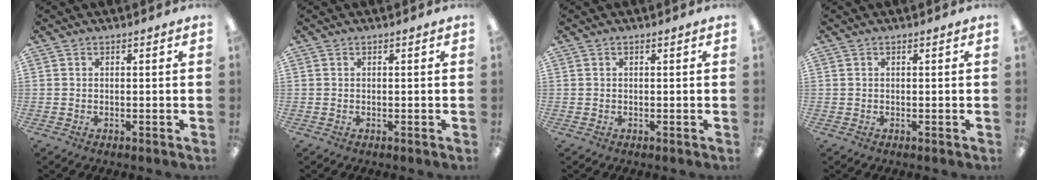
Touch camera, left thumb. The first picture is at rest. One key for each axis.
{"total": 0.0}
{"total": 0.0}
{"total": 0.0}